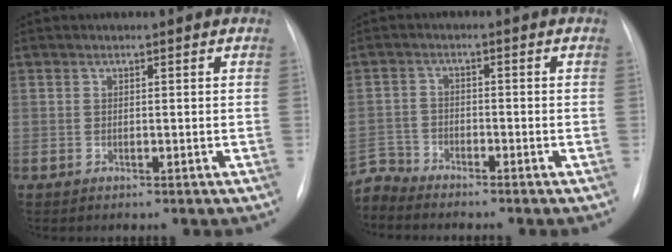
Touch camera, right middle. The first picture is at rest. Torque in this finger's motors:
{"motor_torque": [-0.22, -0.28, -0.03, -0.02]}